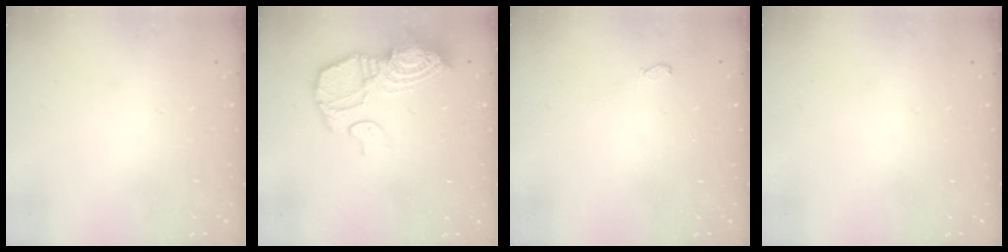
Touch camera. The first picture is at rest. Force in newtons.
{"total": 15.7, "press": 15.6, "slide": 1.7}
{"total": 5.2, "press": 4.9, "slide": 1.5}
{"total": 0.0}